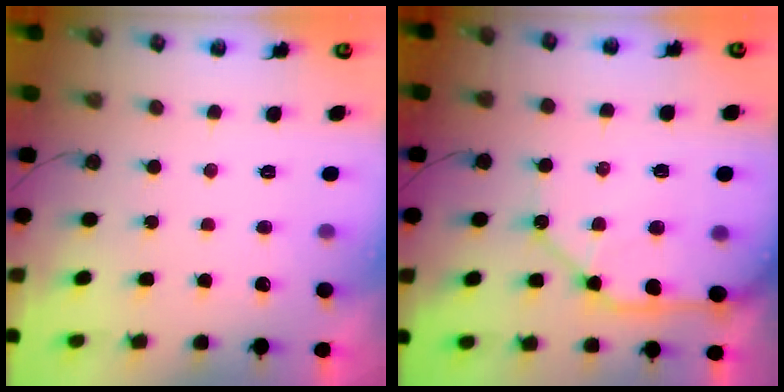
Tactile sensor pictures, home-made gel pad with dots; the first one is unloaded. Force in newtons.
{"total": 13.8, "press": 13.7, "slide": 1.8}